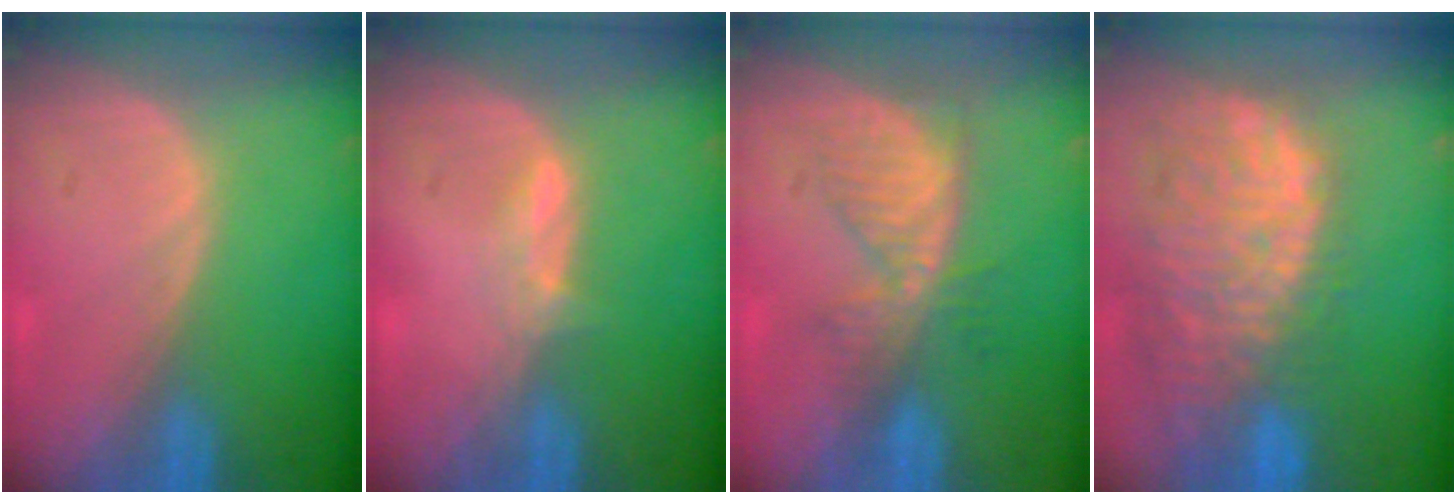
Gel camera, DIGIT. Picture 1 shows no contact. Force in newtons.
{"total": 1.7, "press": 1.7, "slide": 0.6}
{"total": 5.8, "press": 5.8, "slide": 0.2}
{"total": 13.8, "press": 11.6, "slide": 7.5}